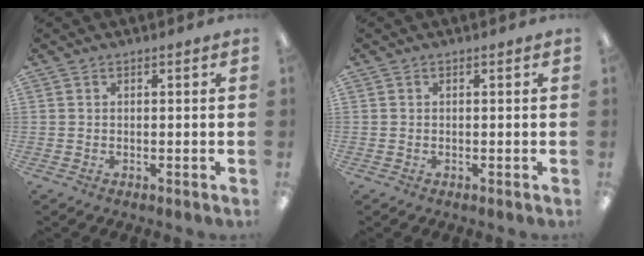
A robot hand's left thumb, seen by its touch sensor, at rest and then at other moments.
{"total": 0.0}